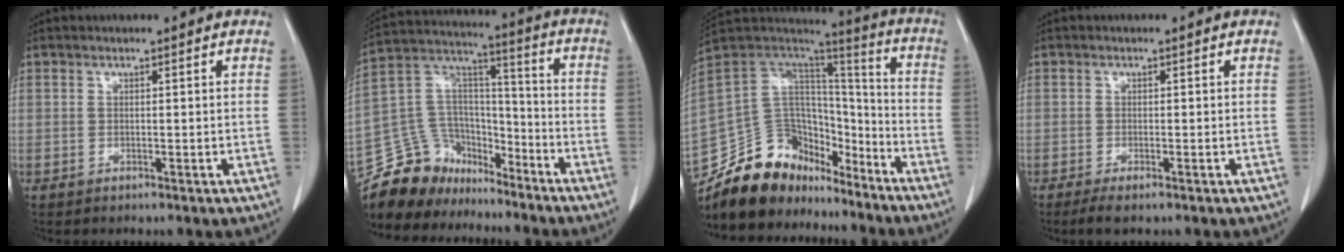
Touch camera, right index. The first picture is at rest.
{"total": 15.8, "force": [-13.7, 7.6, 2.3], "torque": [-0.052, 0.074, -0.244]}
{"total": 19.1, "force": [-15.8, 9.2, 5.5], "torque": [-0.094, 0.061, -0.264]}
{"total": 2.6, "force": [-1.8, 0.3, 1.8], "torque": [-0.032, -0.008, -0.031]}